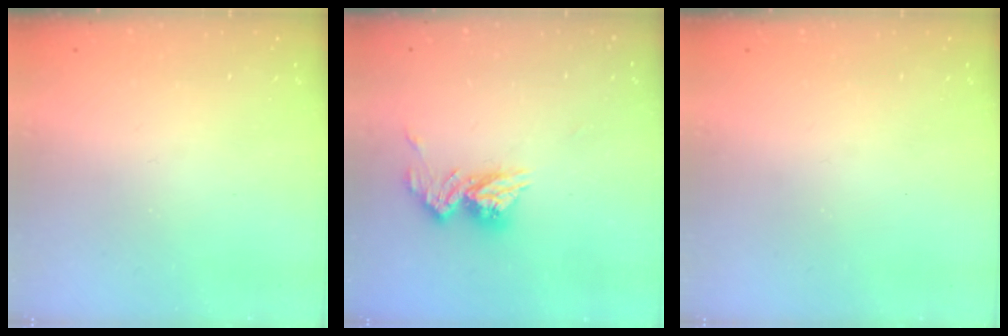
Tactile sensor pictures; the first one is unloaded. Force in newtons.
{"total": 11.5, "press": 11.4, "slide": 1.1}
{"total": 0.0}